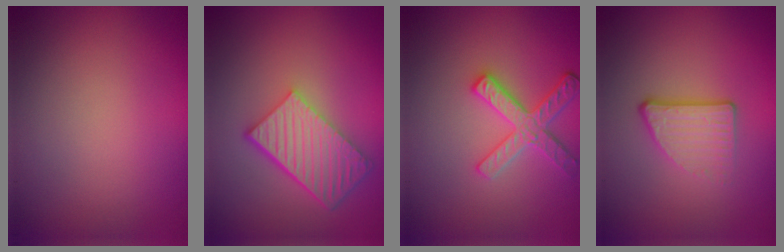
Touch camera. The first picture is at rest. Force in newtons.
{"total": 6.0, "press": 4.2, "slide": 4.3}
{"total": 3.4, "press": 3.1, "slide": 1.3}
{"total": 3.4, "press": 2.2, "slide": 2.6}